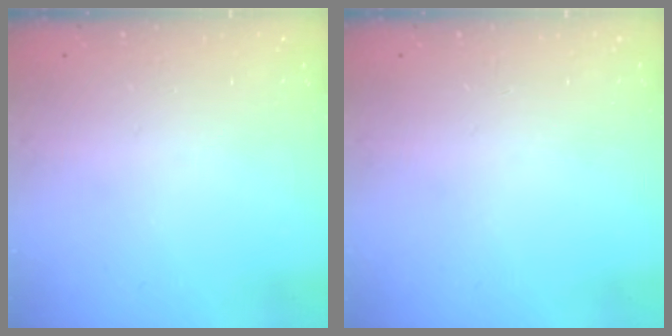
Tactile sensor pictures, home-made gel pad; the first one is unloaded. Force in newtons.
{"total": 0.0}